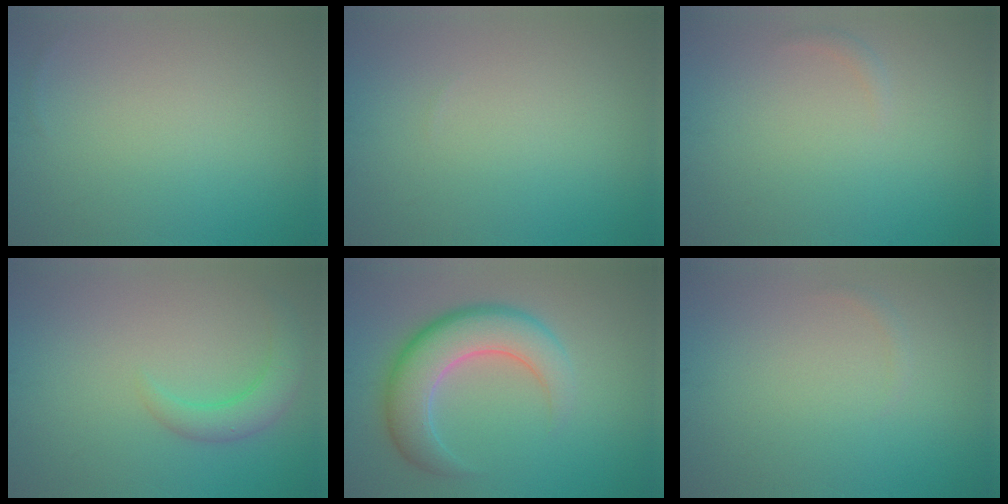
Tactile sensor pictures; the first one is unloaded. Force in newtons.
{"total": 0.0}
{"total": 0.6, "press": 0.6, "slide": 0.1}
{"total": 2.8, "press": 2.8, "slide": 0.4}
{"total": 7.1, "press": 7.1, "slide": 0.4}
{"total": 0.5, "press": 0.5, "slide": 0.0}